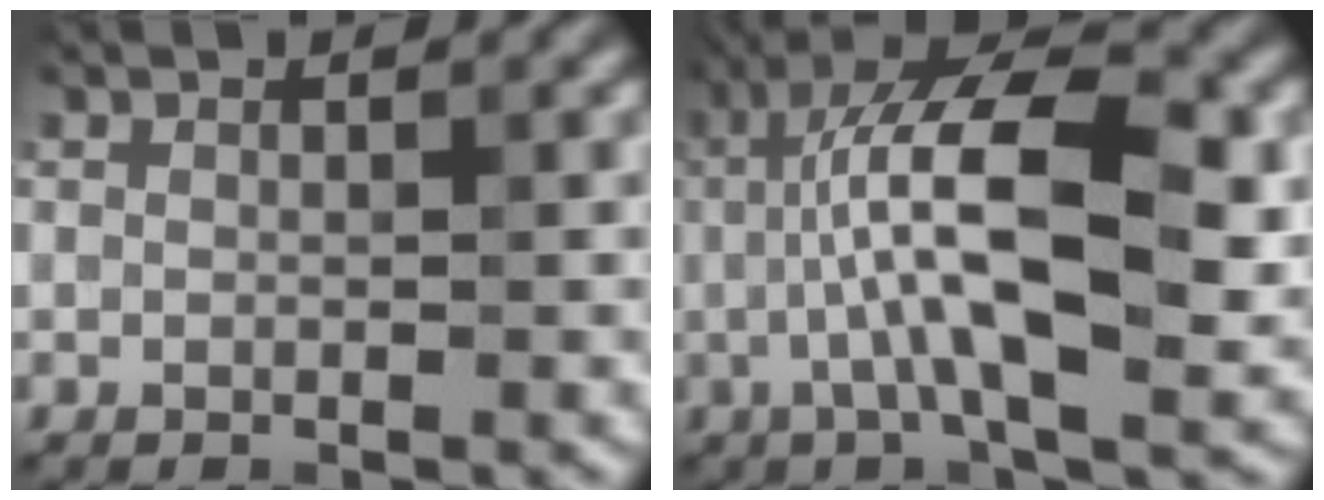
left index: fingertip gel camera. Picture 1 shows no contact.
{"total": 11.6, "force": [0.4, 3.6, 11.0], "torque": [-0.188, 0.019, -0.001]}